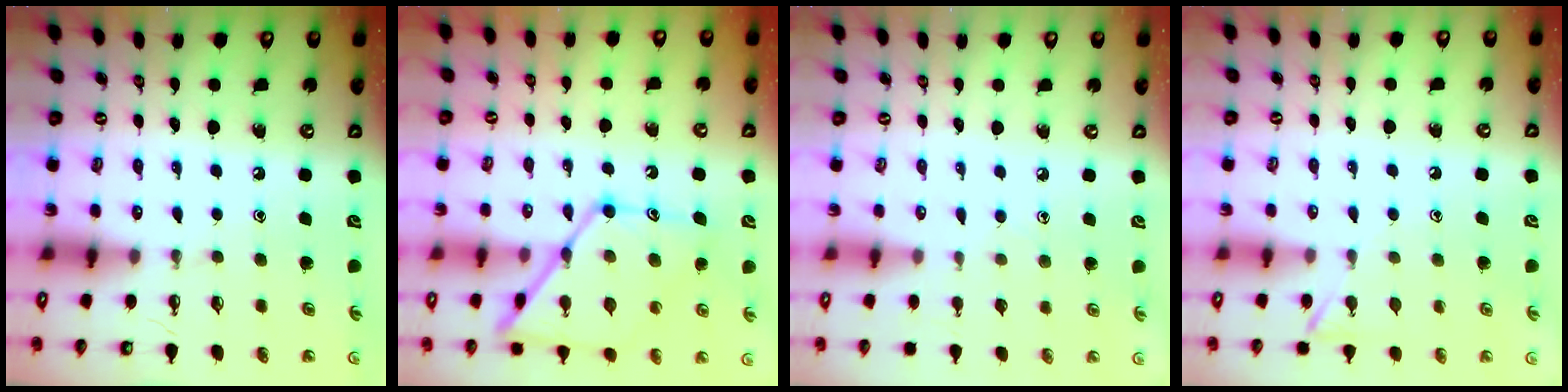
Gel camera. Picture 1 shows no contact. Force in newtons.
{"total": 17.3, "press": 17.2, "slide": 1.4}
{"total": 4.6, "press": 4.5, "slide": 0.6}
{"total": 6.5, "press": 6.4, "slide": 0.7}